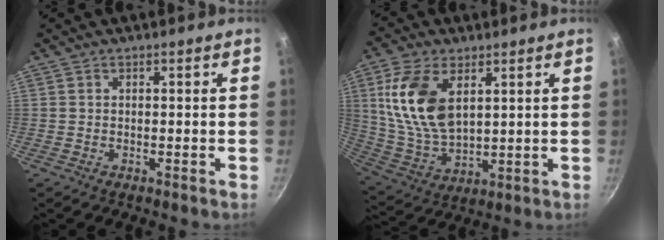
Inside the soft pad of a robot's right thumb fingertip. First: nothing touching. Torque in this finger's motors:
{"motor_torque": [-0.75, 1.36, 1.75, 0.75, 0.52]}